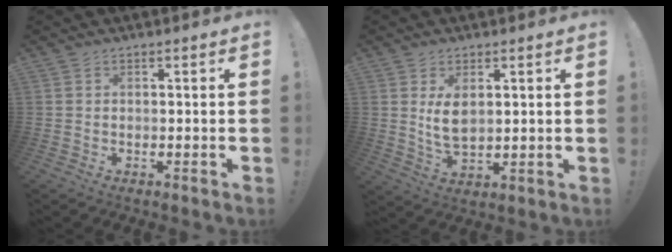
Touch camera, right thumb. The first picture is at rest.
{"total": 6.1, "force": [1.8, 3.2, 4.9], "torque": [-0.077, -0.015, 0.026]}